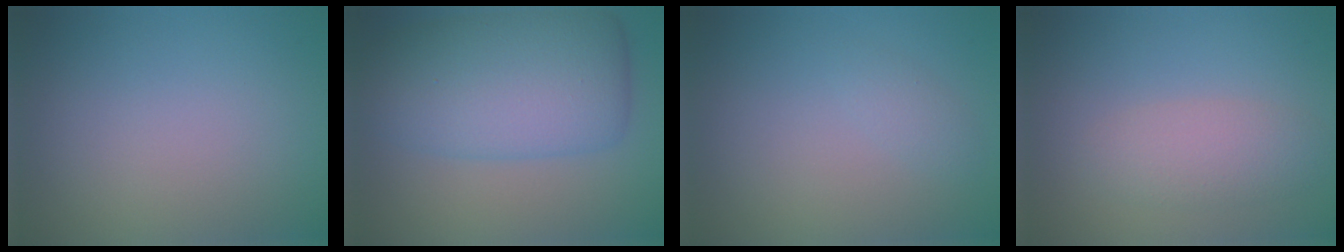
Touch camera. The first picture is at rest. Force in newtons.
{"total": 9.3, "press": 9.3, "slide": 0.1}
{"total": 0.9, "press": 0.9, "slide": 0.0}
{"total": 2.8, "press": 2.8, "slide": 0.3}